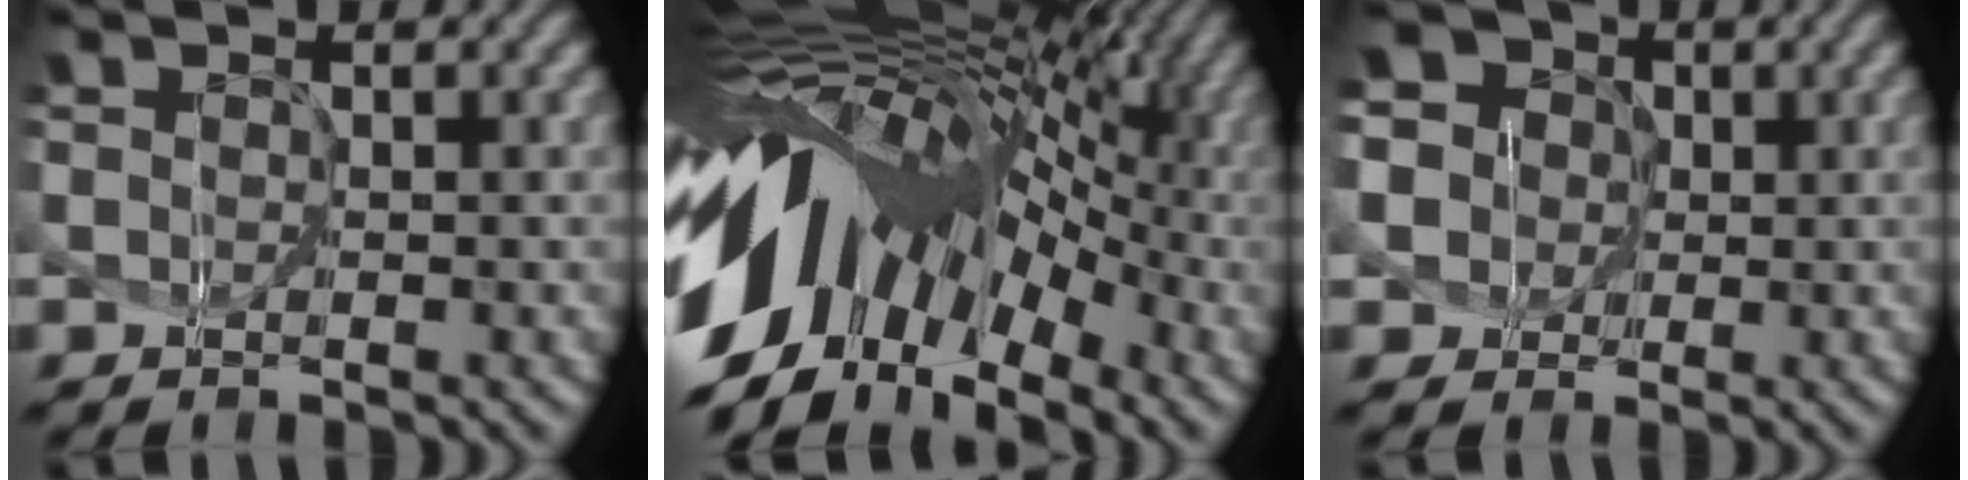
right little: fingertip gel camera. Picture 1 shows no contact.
{"total": 14.1, "force": [-1.4, 8.0, 11.6], "torque": [-0.222, 0.034, -0.023]}
{"total": 6.7, "force": [0.7, 6.3, 2.2], "torque": [-0.088, 0.023, -0.003]}